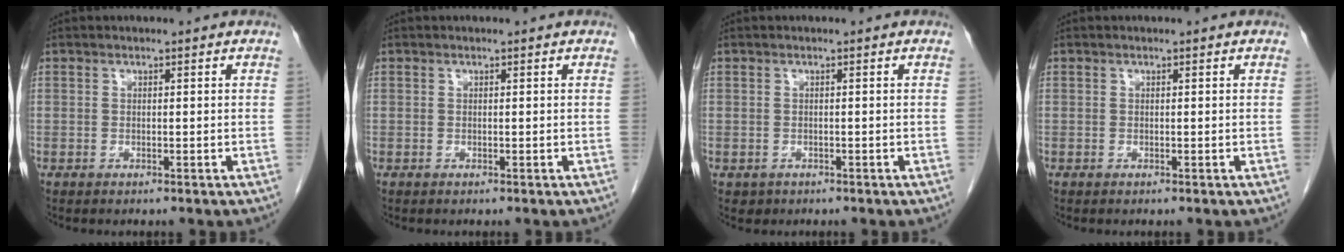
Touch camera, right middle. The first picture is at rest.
{"total": 0.0}
{"total": 1.1, "force": [-0.5, 0.9, 0.1], "torque": [-0.005, 0.003, -0.002]}
{"total": 0.0}